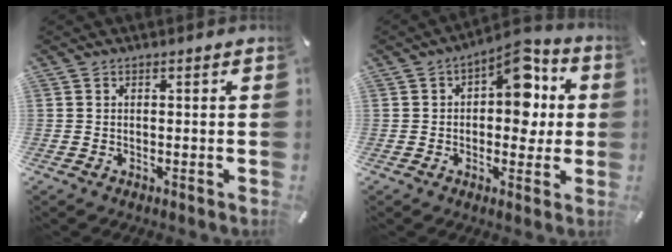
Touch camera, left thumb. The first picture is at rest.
{"total": 11.8, "force": [3.1, 7.0, 9.0], "torque": [-0.100, -0.021, 0.050]}